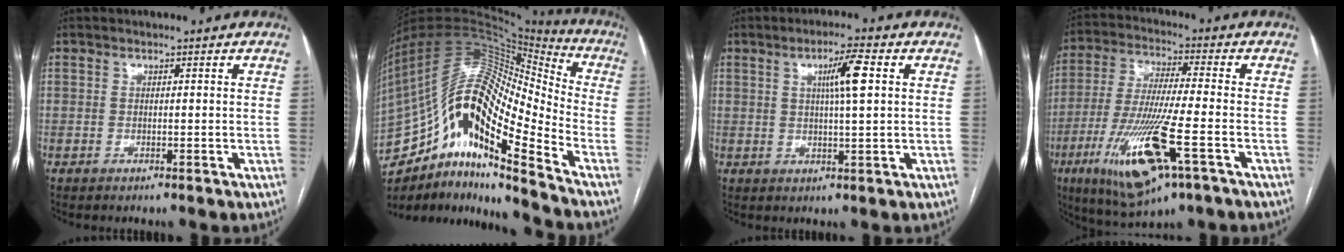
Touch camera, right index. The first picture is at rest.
{"total": 23.8, "force": [-13.4, 5.7, 18.9], "torque": [-0.371, 0.033, -0.238]}
{"total": 6.1, "force": [1.7, 0.2, 5.9], "torque": [-0.100, 0.004, 0.028]}
{"total": 16.3, "force": [-6.7, 1.9, 14.7], "torque": [-0.303, -0.036, -0.115]}